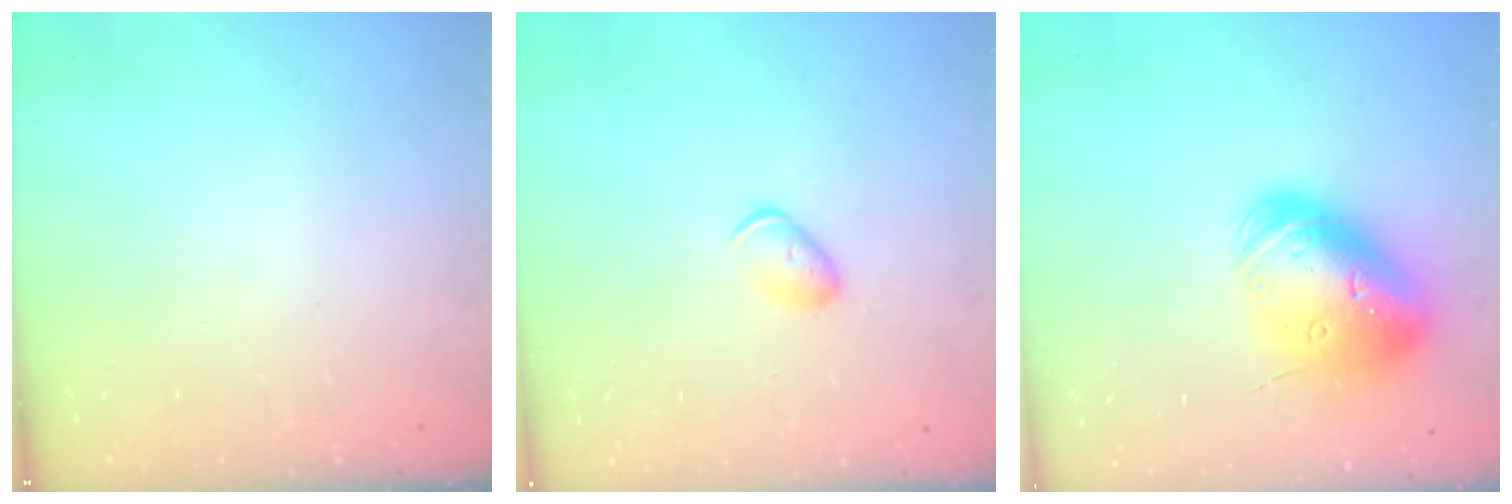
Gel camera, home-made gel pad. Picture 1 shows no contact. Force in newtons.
{"total": 5.4, "press": 5.4, "slide": 0.7}
{"total": 25.7, "press": 25.4, "slide": 4.0}